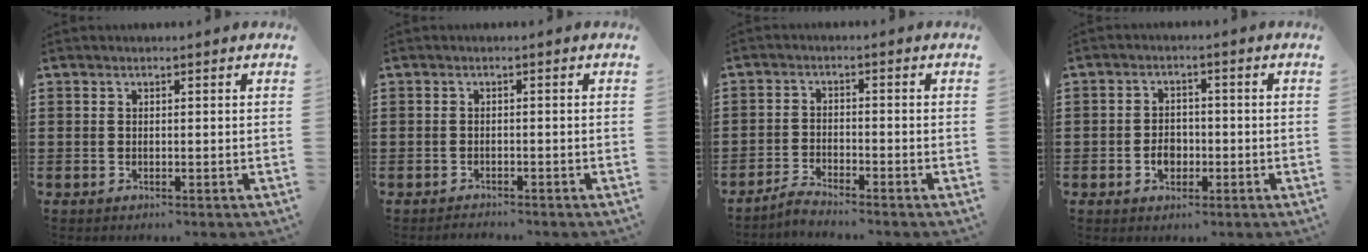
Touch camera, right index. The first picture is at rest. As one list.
[{"total": 1.1, "force": [-1.1, 0.1, 0.0], "torque": [-0.004, 0.002, -0.023]}, {"total": 2.2, "force": [-2.2, -0.1, 0.2], "torque": [-0.007, 0.008, -0.045]}, {"total": 3.3, "force": [-1.0, 2.5, 1.9], "torque": [-0.032, -0.001, -0.022]}]